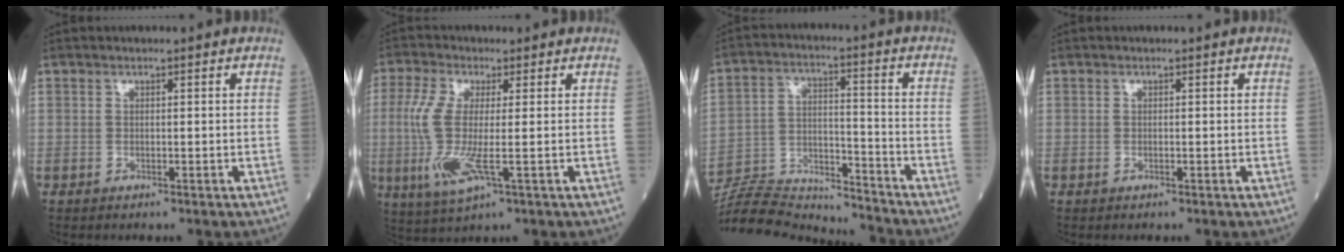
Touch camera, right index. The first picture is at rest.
{"total": 8.8, "force": [-1.2, 1.6, 8.6], "torque": [-0.204, -0.015, -0.026]}
{"total": 17.1, "force": [-16.8, 1.6, 2.7], "torque": [-0.058, 0.022, -0.270]}
{"total": 0.0}